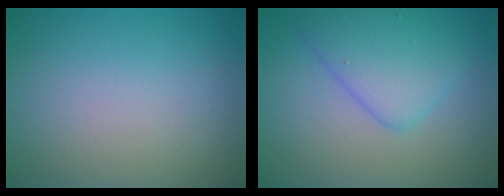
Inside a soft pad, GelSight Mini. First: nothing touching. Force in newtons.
{"total": 4.6, "press": 4.6, "slide": 0.3}